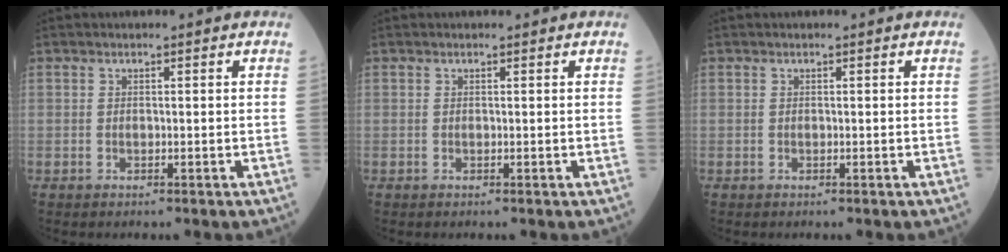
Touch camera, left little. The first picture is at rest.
{"total": 0.0}
{"total": 0.0}